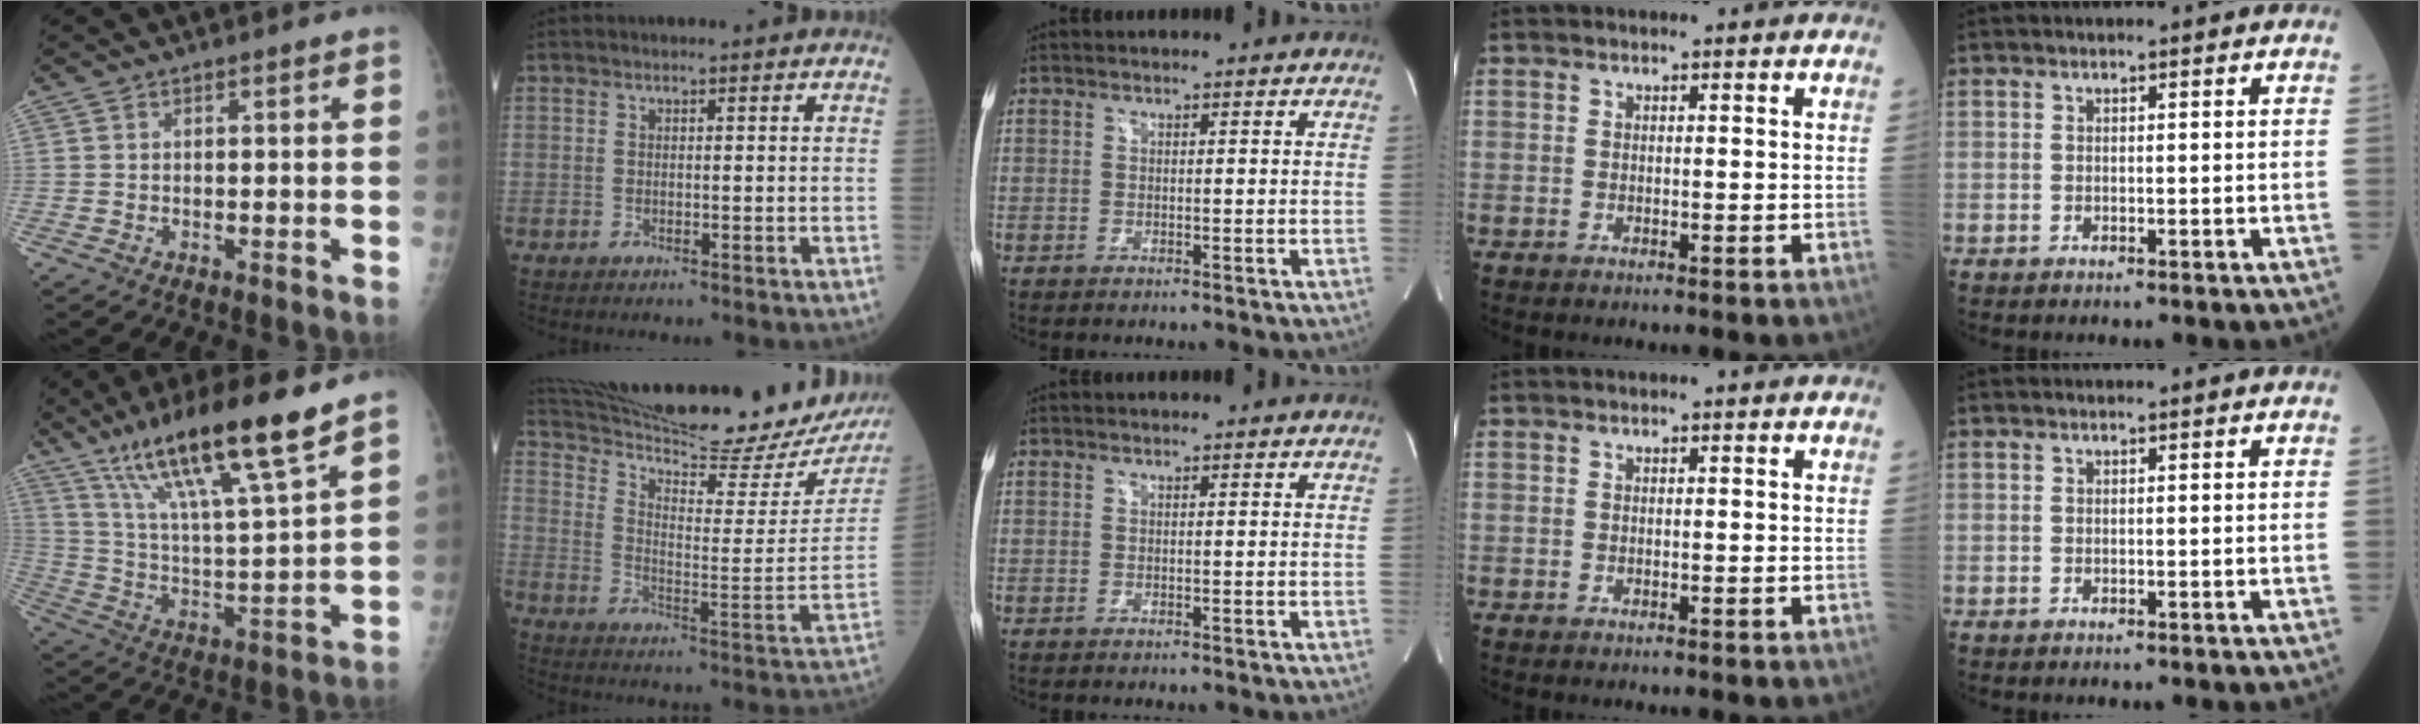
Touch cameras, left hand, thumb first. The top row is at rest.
{"thumb": {"total": 19.5, "force": [13.4, 1.6, 14.1], "torque": [-0.233, -0.058, 0.239]}, "index": {"total": 26.5, "force": [24.4, 2.3, 10.2], "torque": [-0.173, -0.085, 0.332]}}